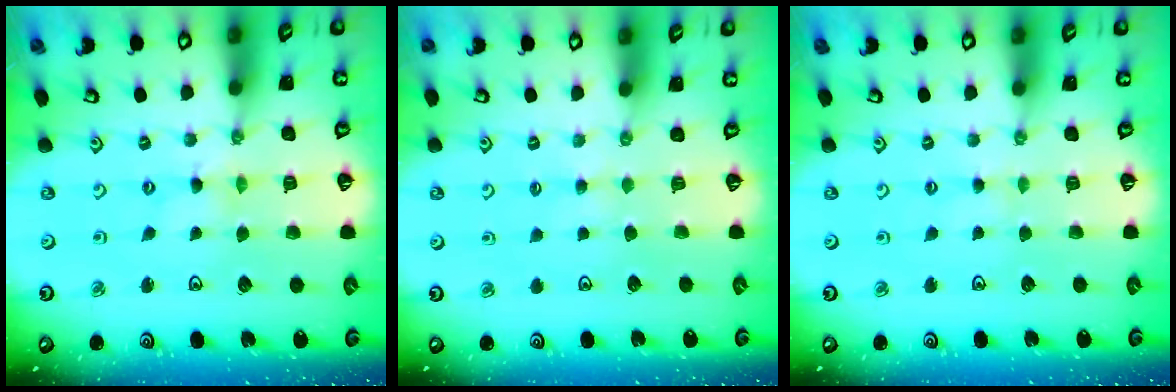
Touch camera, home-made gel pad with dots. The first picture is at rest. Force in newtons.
{"total": 2.4, "press": 2.4, "slide": 0.4}
{"total": 1.9, "press": 1.9, "slide": 0.3}